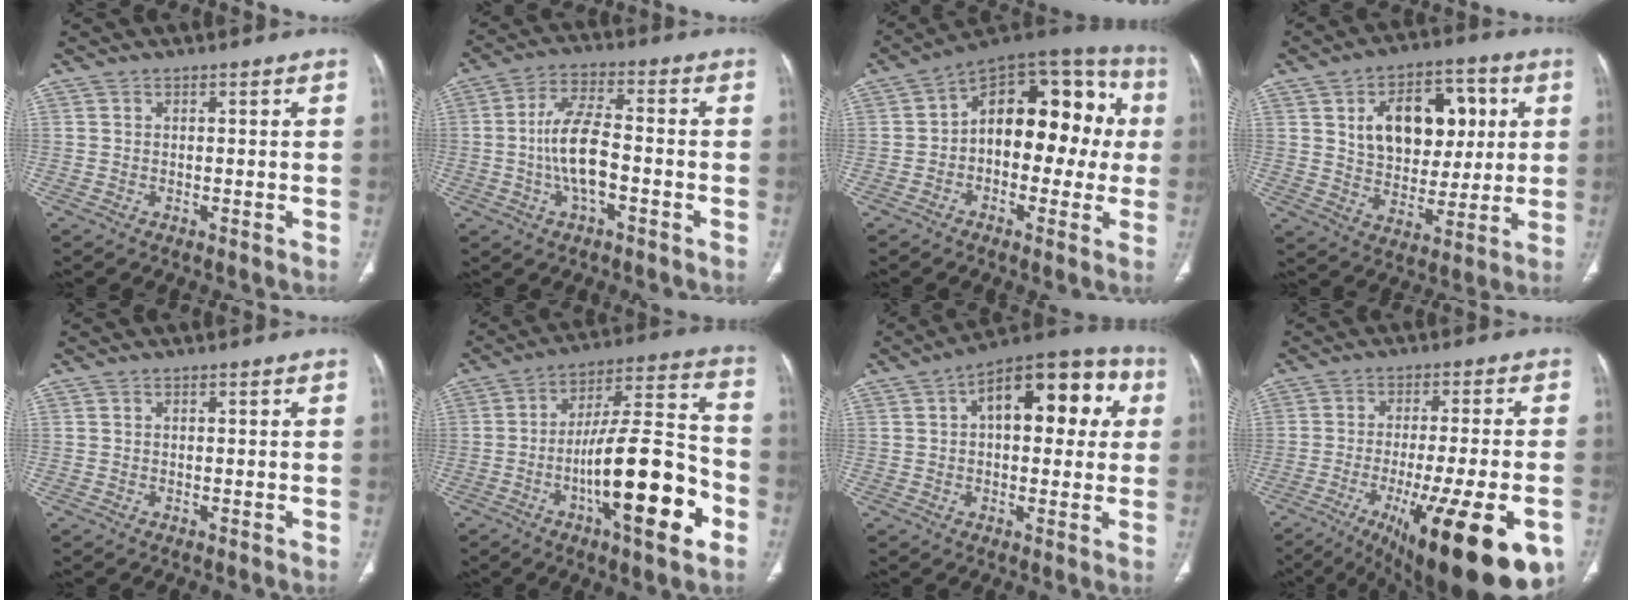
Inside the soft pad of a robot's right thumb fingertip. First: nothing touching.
{"total": 9.9, "force": [-2.0, 4.2, 8.8], "torque": [-0.172, 0.028, -0.041]}
{"total": 18.9, "force": [0.7, 11.4, 15.1], "torque": [-0.154, 0.051, -0.004]}
{"total": 17.4, "force": [4.5, 11.4, 12.4], "torque": [-0.137, 0.001, 0.077]}
{"total": 0.0}
{"total": 22.4, "force": [-7.5, 5.8, 20.3], "torque": [-0.320, 0.039, -0.114]}
{"total": 17.9, "force": [4.5, 9.2, 14.6], "torque": [-0.151, 0.031, 0.054]}
{"total": 23.8, "force": [-10.4, 6.2, 20.5], "torque": [-0.253, 0.003, -0.143]}